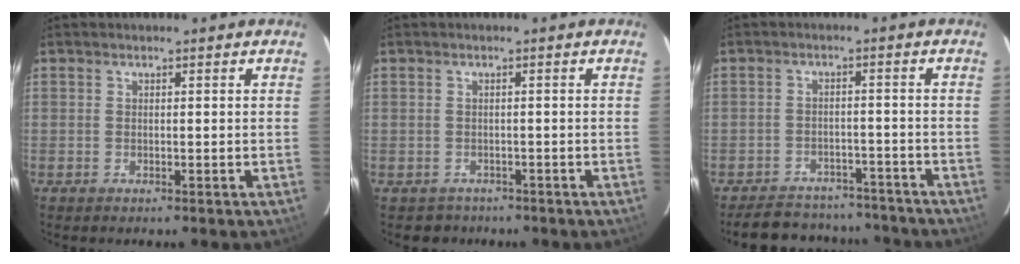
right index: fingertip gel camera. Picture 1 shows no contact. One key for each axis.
{"total": 2.7, "fx": -1.7, "fy": 2.0, "fz": -0.3, "tx": 0.003, "ty": 0.010, "tz": -0.022}
{"total": 14.2, "fx": -12.3, "fy": 5.8, "fz": 3.9, "tx": -0.094, "ty": 0.031, "tz": -0.152}